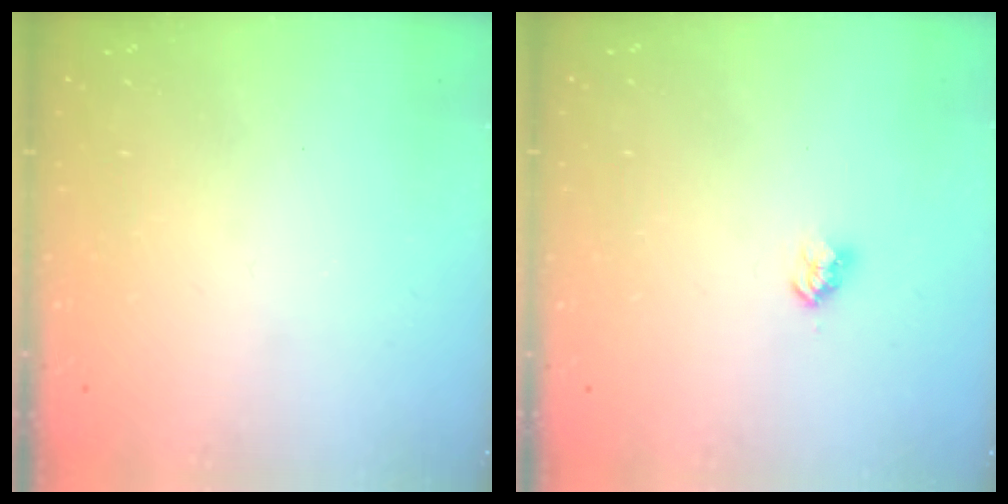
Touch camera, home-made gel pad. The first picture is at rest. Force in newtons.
{"total": 2.8, "press": 2.8, "slide": 0.4}